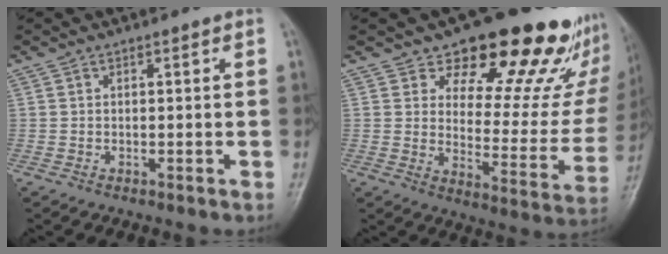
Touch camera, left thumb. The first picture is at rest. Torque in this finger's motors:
{"motor_torque": [0.83, 0.45, -0.02, -0.78, 0.15]}